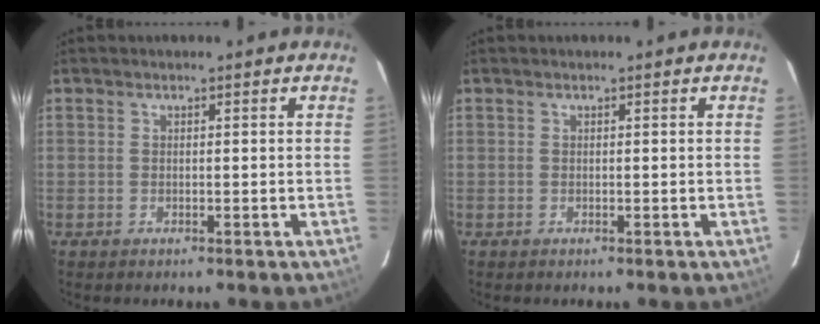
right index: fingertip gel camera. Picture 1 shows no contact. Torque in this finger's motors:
{"motor_torque": [0.00, 0.00, 0.01, 0.01]}